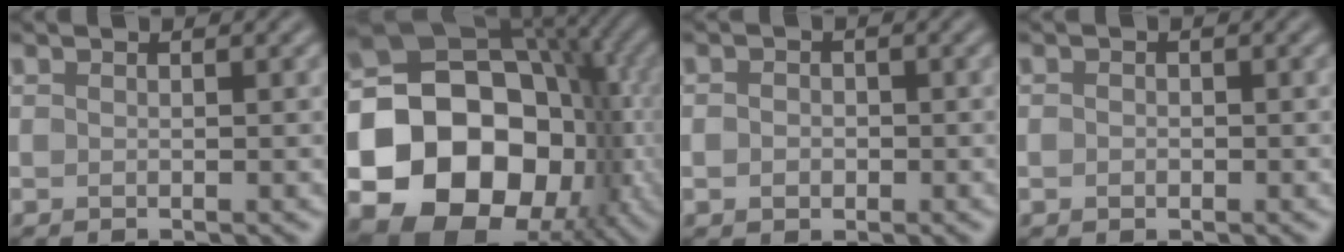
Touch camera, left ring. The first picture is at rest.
{"total": 18.0, "force": [-4.5, 14.4, 9.8], "torque": [-0.143, -0.007, -0.093]}
{"total": 1.8, "force": [-0.1, 1.5, 0.9], "torque": [0.000, 0.005, -0.011]}
{"total": 0.8, "force": [-0.1, 0.7, 0.4], "torque": [-0.002, -0.002, -0.004]}